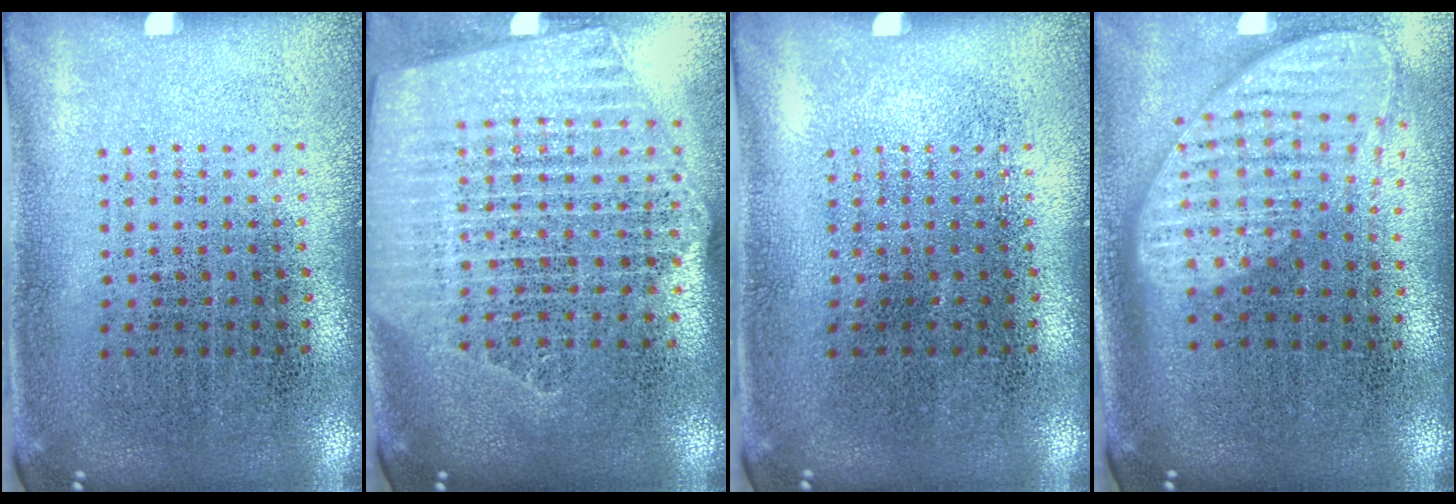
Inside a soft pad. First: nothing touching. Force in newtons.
{"total": 2.4, "press": 2.2, "slide": 1.2}
{"total": 0.0}
{"total": 2.0, "press": 1.6, "slide": 1.3}